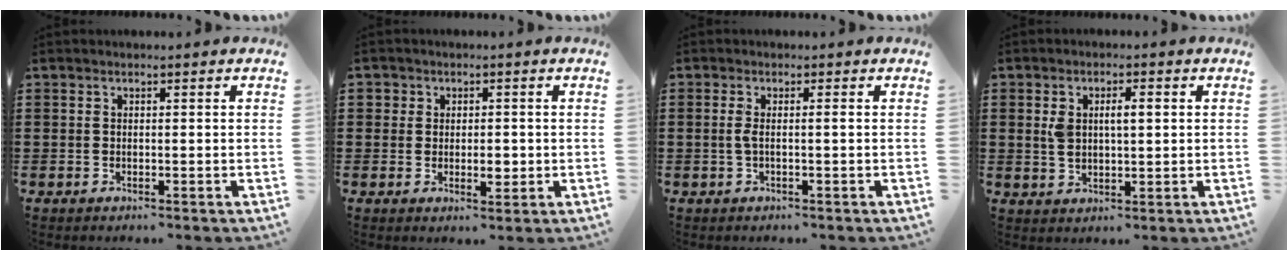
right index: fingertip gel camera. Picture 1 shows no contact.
{"total": 3.1, "force": [-0.1, 2.4, 1.9], "torque": [-0.034, 0.007, -0.007]}
{"total": 2.0, "force": [-0.2, 0.1, 2.0], "torque": [-0.047, -0.004, -0.008]}
{"total": 3.8, "force": [0.8, 1.6, 3.3], "torque": [-0.067, 0.008, 0.011]}